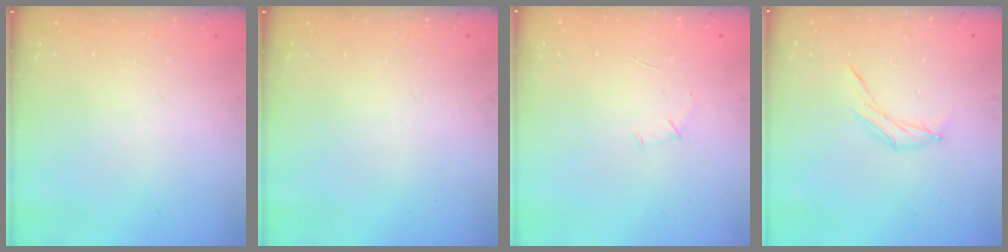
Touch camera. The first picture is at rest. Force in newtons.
{"total": 0.0}
{"total": 3.7, "press": 3.6, "slide": 1.0}
{"total": 6.6, "press": 6.4, "slide": 1.7}